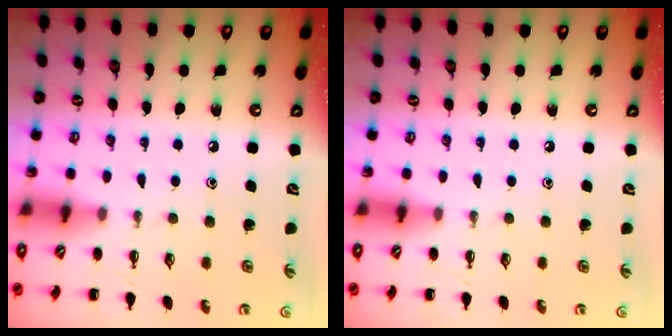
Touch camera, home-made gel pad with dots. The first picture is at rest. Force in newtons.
{"total": 0.0}